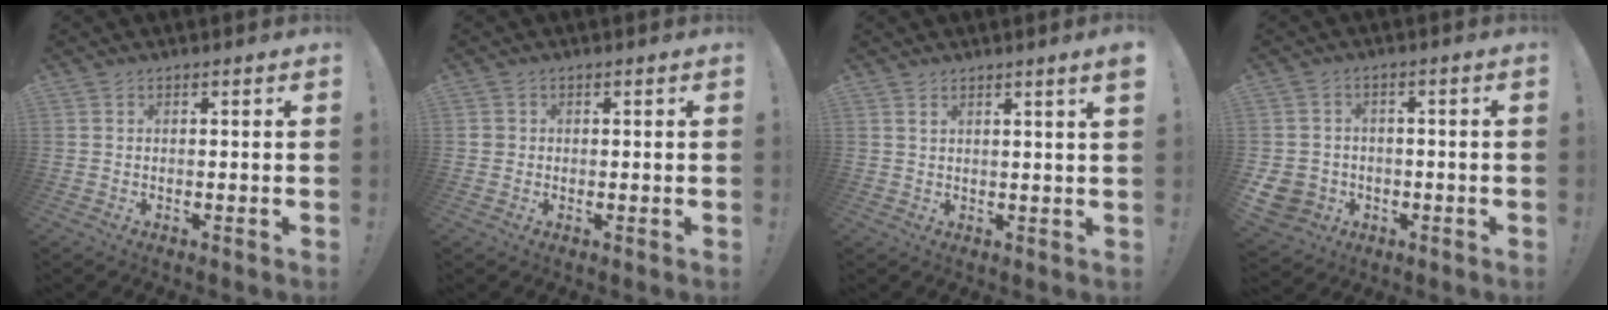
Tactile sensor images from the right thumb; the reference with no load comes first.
{"total": 1.4, "force": [-0.1, 1.4, 0.0], "torque": [-0.006, 0.007, 0.000]}
{"total": 2.8, "force": [1.8, -0.6, 2.0], "torque": [-0.031, -0.009, 0.029]}
{"total": 7.6, "force": [-2.8, 6.7, 2.2], "torque": [-0.050, 0.016, -0.044]}